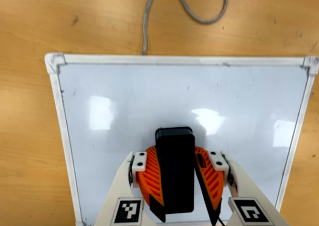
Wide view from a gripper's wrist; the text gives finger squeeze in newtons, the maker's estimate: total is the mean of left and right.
{"total": 14.7, "left": 16.5, "right": 13.0}